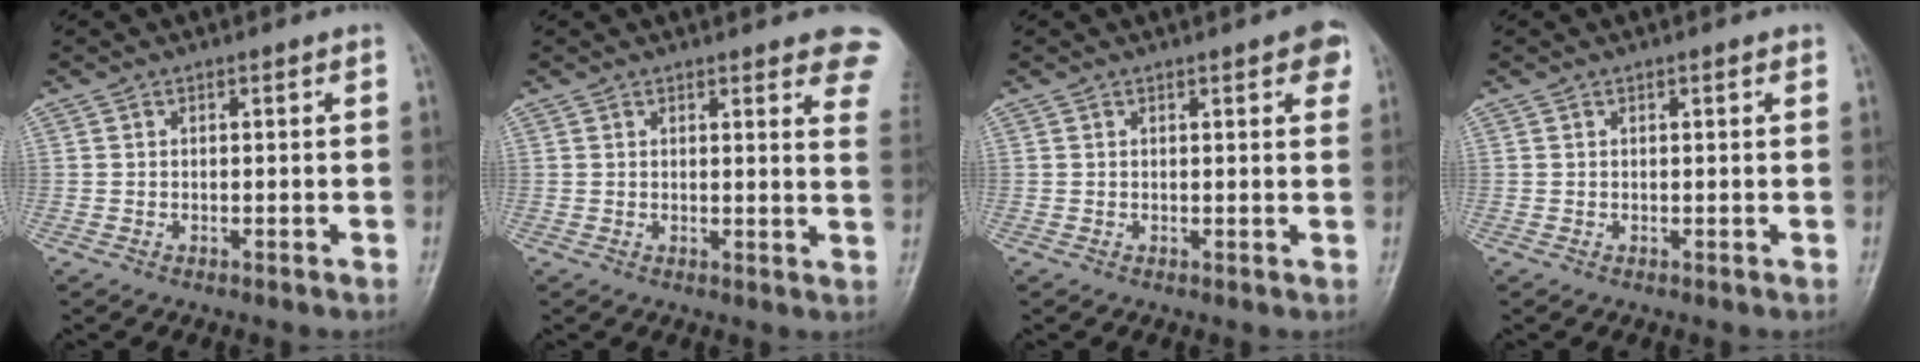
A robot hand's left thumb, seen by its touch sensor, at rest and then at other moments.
{"total": 9.5, "force": [7.4, 2.4, 5.6], "torque": [-0.031, -0.028, 0.063]}
{"total": 3.9, "force": [2.0, 1.2, 3.2], "torque": [-0.027, -0.003, 0.017]}
{"total": 0.7, "force": [0.4, 0.2, 0.5], "torque": [-0.008, 0.000, 0.003]}